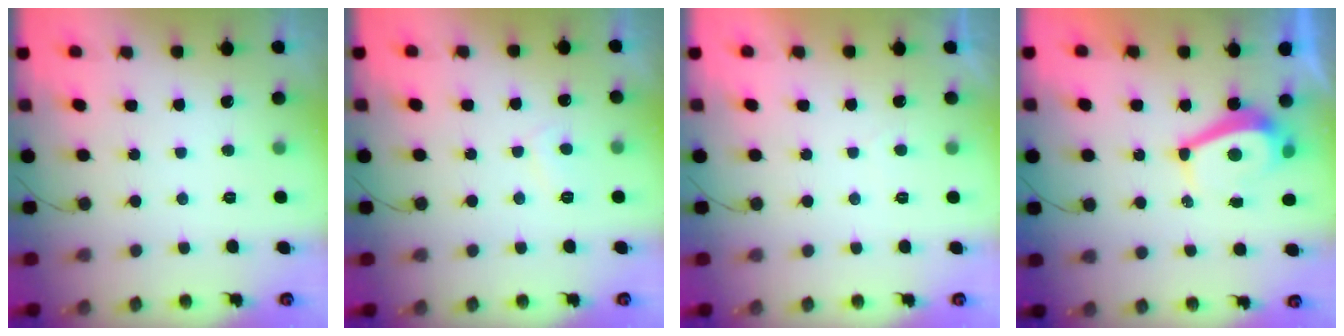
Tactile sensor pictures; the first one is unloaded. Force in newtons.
{"total": 1.9, "press": 1.8, "slide": 0.4}
{"total": 0.7, "press": 0.4, "slide": 0.6}
{"total": 5.2, "press": 5.1, "slide": 0.7}